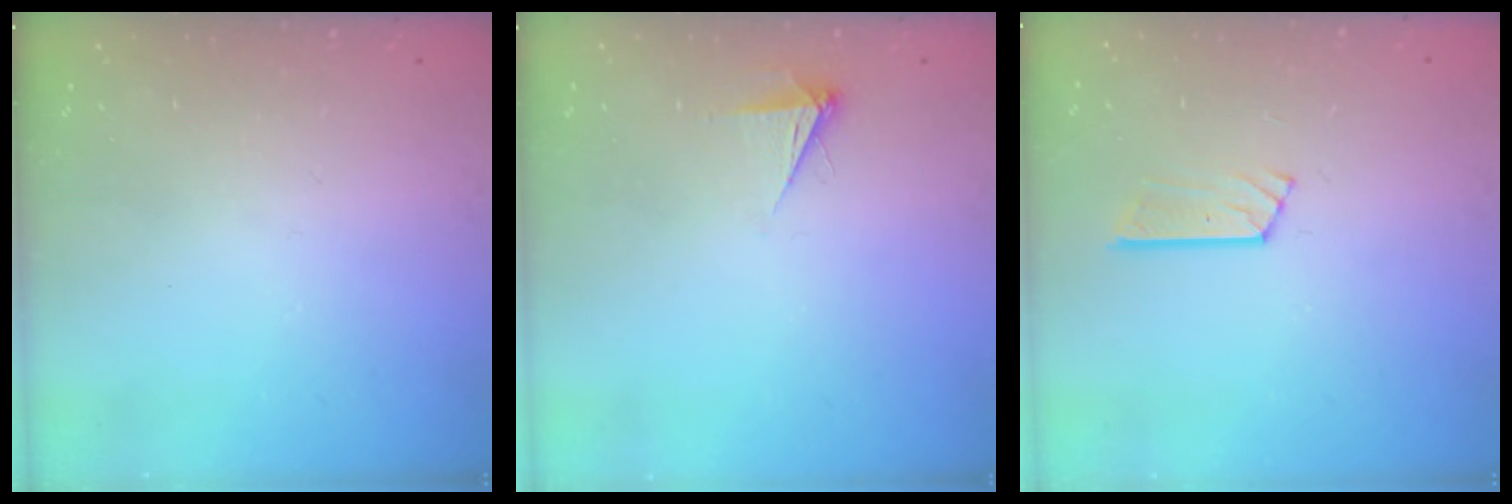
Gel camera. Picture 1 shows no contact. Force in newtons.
{"total": 4.1, "press": 4.1, "slide": 0.5}
{"total": 6.0, "press": 6.0, "slide": 0.2}